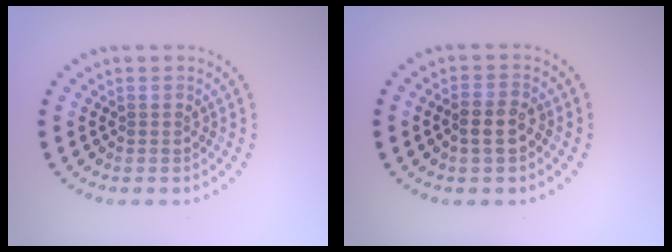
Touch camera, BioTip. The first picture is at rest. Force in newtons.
{"total": 2.5, "press": 2.4, "slide": 0.6}